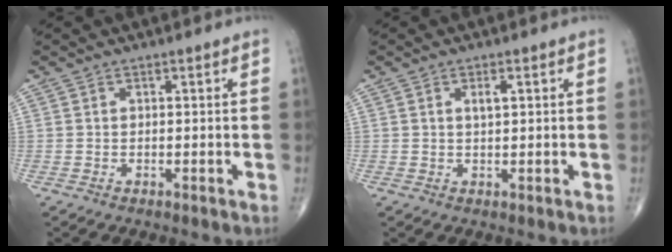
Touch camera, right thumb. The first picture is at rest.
{"total": 1.9, "force": [0.7, 0.7, 1.7], "torque": [-0.031, -0.001, 0.012]}